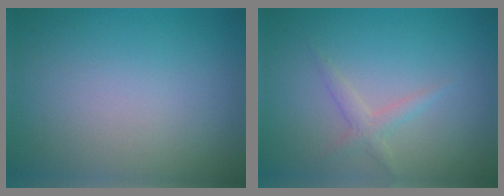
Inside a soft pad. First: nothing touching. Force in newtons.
{"total": 1.5, "press": 1.5, "slide": 0.0}